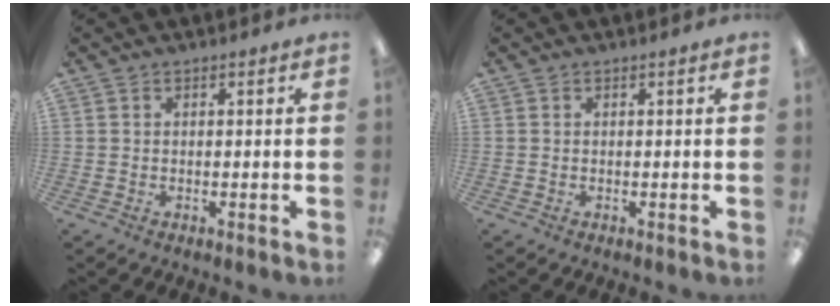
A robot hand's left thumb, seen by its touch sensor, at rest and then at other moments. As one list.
[{"total": 0.0}]